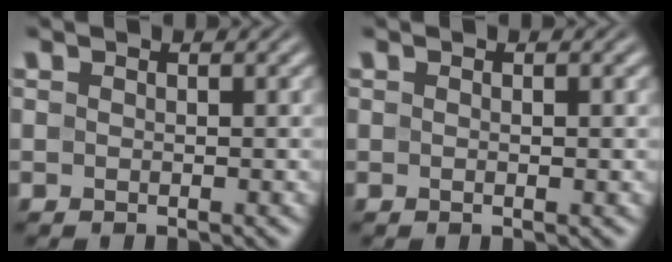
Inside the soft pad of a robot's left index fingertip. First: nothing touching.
{"total": 0.8, "force": [0.0, 0.1, 0.8], "torque": [-0.013, 0.000, 0.000]}